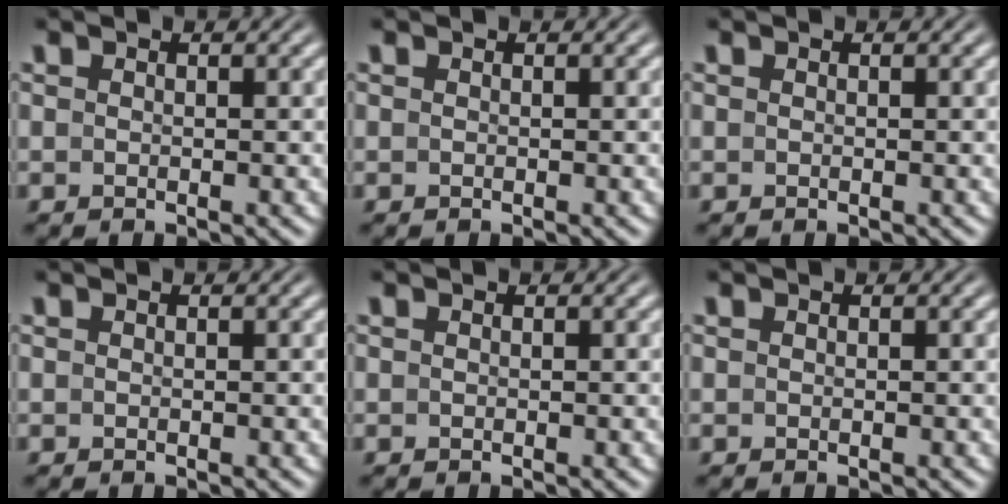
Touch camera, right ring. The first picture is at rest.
{"total": 0.0}
{"total": 0.0}
{"total": 0.0}
{"total": 0.0}
{"total": 0.0}